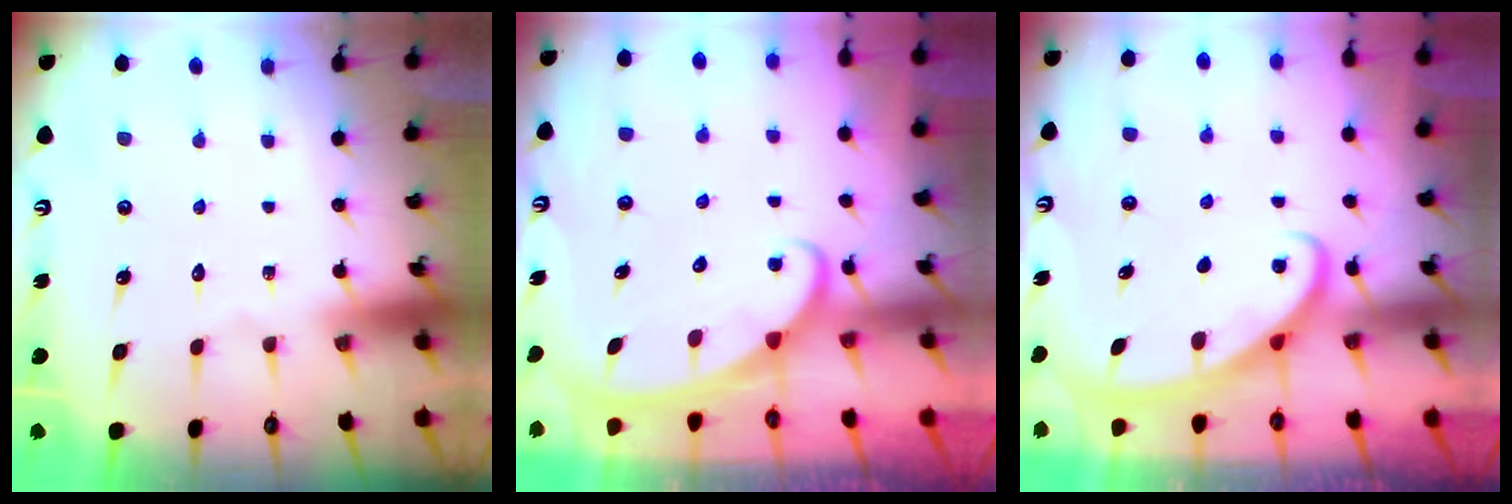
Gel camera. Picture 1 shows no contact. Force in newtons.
{"total": 2.5, "press": 2.5, "slide": 0.4}
{"total": 2.7, "press": 2.7, "slide": 0.3}